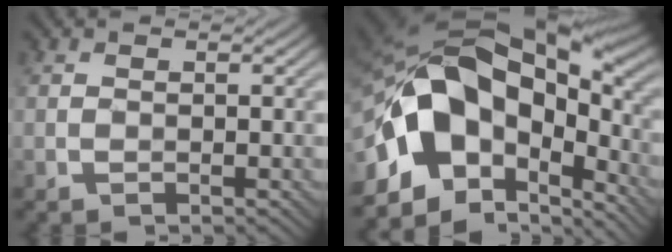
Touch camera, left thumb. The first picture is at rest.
{"total": 18.2, "force": [-3.1, 11.5, 13.7], "torque": [-0.264, -0.003, -0.047]}